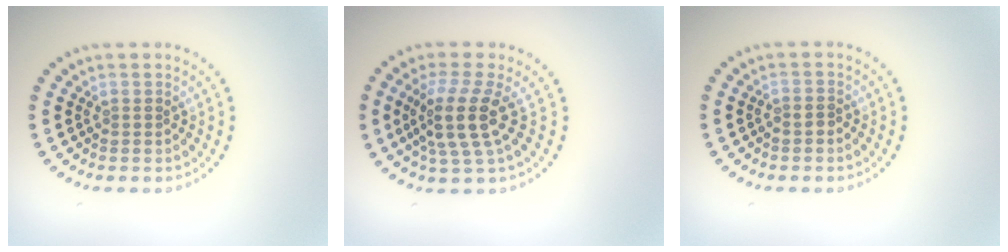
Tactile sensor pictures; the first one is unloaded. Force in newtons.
{"total": 4.3, "press": 3.2, "slide": 2.8}
{"total": 0.8, "press": 0.5, "slide": 0.6}